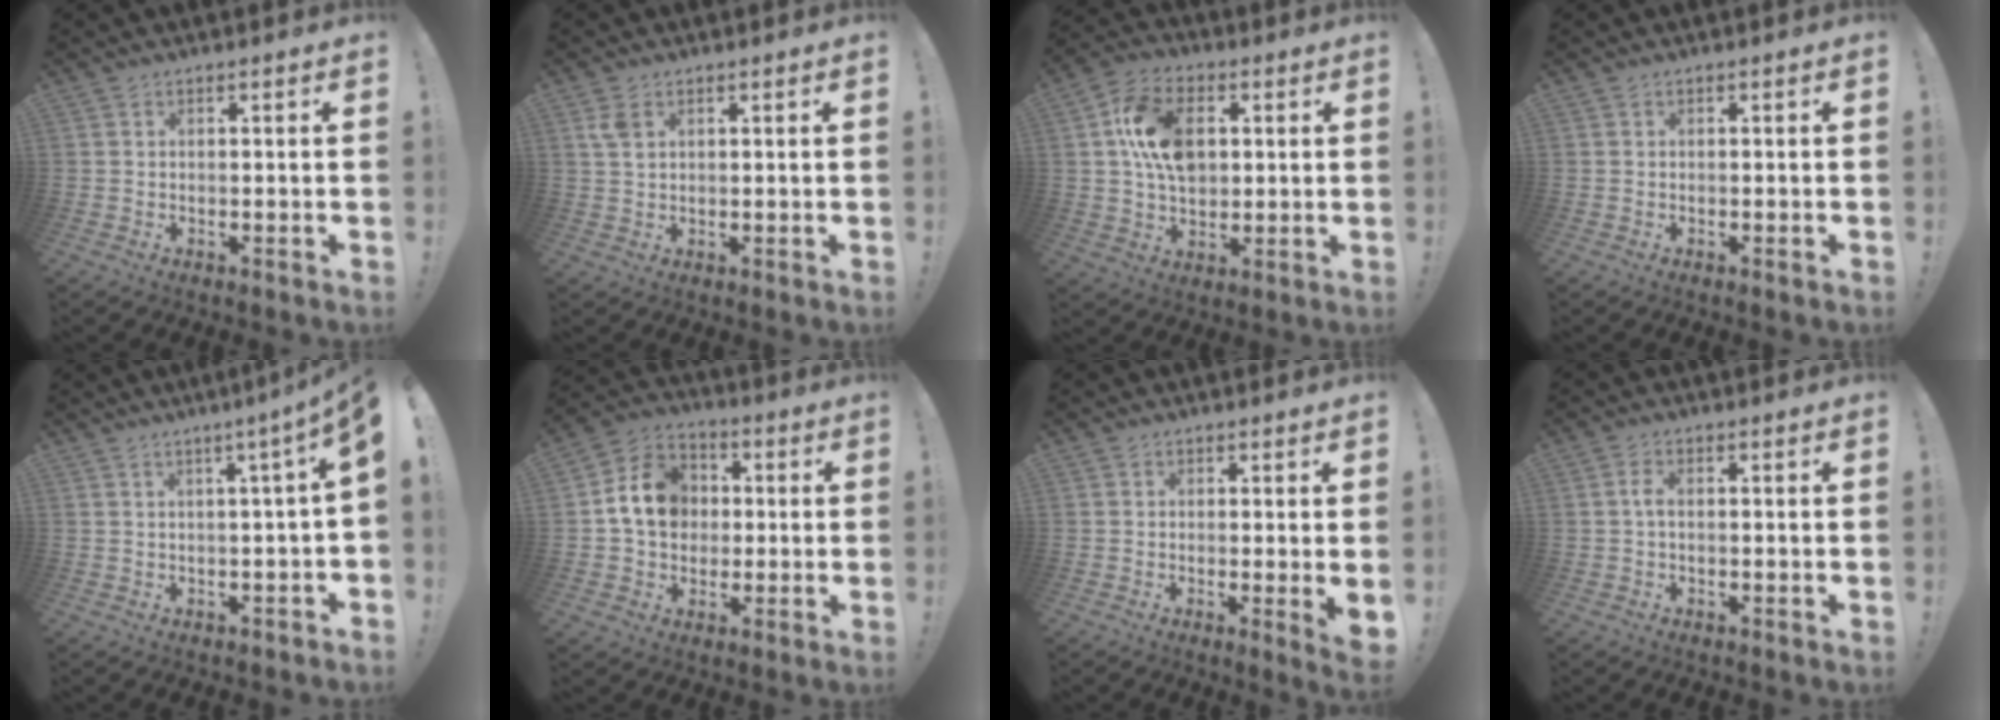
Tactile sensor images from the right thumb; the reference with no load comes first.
{"total": 3.8, "force": [1.8, 2.1, 2.5], "torque": [-0.038, -0.005, 0.032]}
{"total": 15.0, "force": [2.9, 10.5, 10.3], "torque": [-0.166, 0.011, 0.056]}
{"total": 0.0}
{"total": 4.9, "force": [1.0, -0.7, 4.7], "torque": [-0.075, -0.016, 0.014]}
{"total": 13.7, "force": [1.4, 11.6, 7.2], "torque": [-0.099, 0.010, 0.035]}
{"total": 3.8, "force": [0.4, 0.3, 3.8], "torque": [-0.040, -0.014, 0.009]}
{"total": 2.6, "force": [-0.2, 1.1, 2.3], "torque": [-0.042, 0.008, -0.005]}